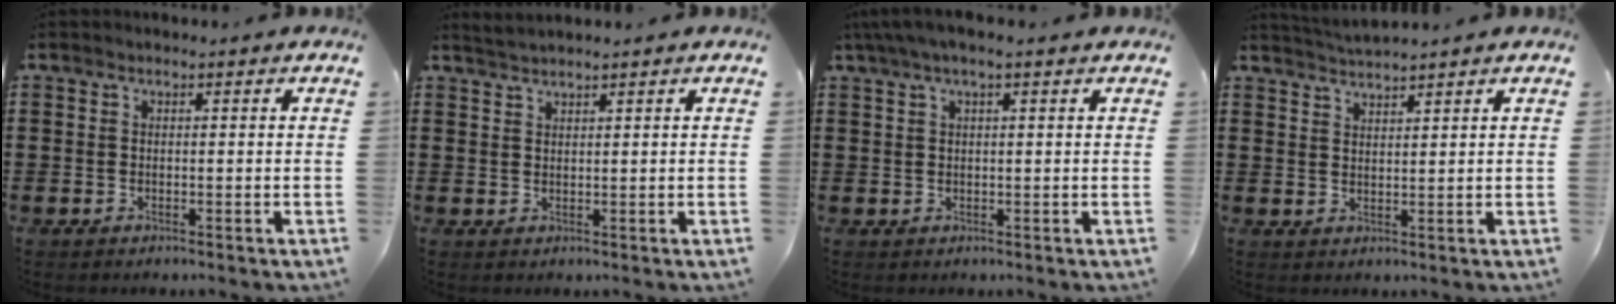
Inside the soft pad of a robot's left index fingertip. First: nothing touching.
{"total": 1.4, "force": [1.4, -0.2, 0.3], "torque": [-0.008, 0.000, 0.028]}
{"total": 2.6, "force": [1.2, 0.3, 2.3], "torque": [-0.044, 0.002, 0.020]}
{"total": 2.2, "force": [2.1, -0.4, -0.1], "torque": [-0.004, -0.006, 0.041]}